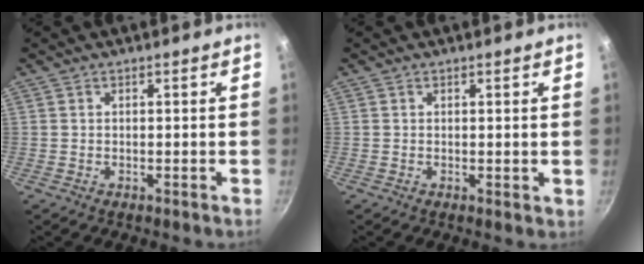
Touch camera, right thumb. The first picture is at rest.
{"total": 0.8, "force": [0.4, 0.4, 0.4], "torque": [-0.001, -0.005, 0.004]}